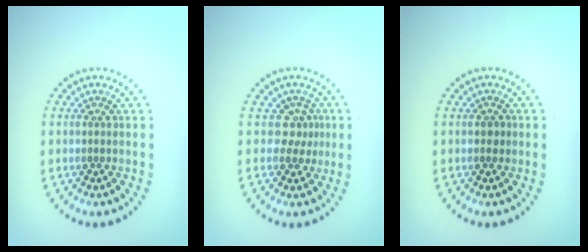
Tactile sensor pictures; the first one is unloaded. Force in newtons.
{"total": 2.1, "press": 1.5, "slide": 1.5}
{"total": 0.8, "press": 0.8, "slide": 0.1}